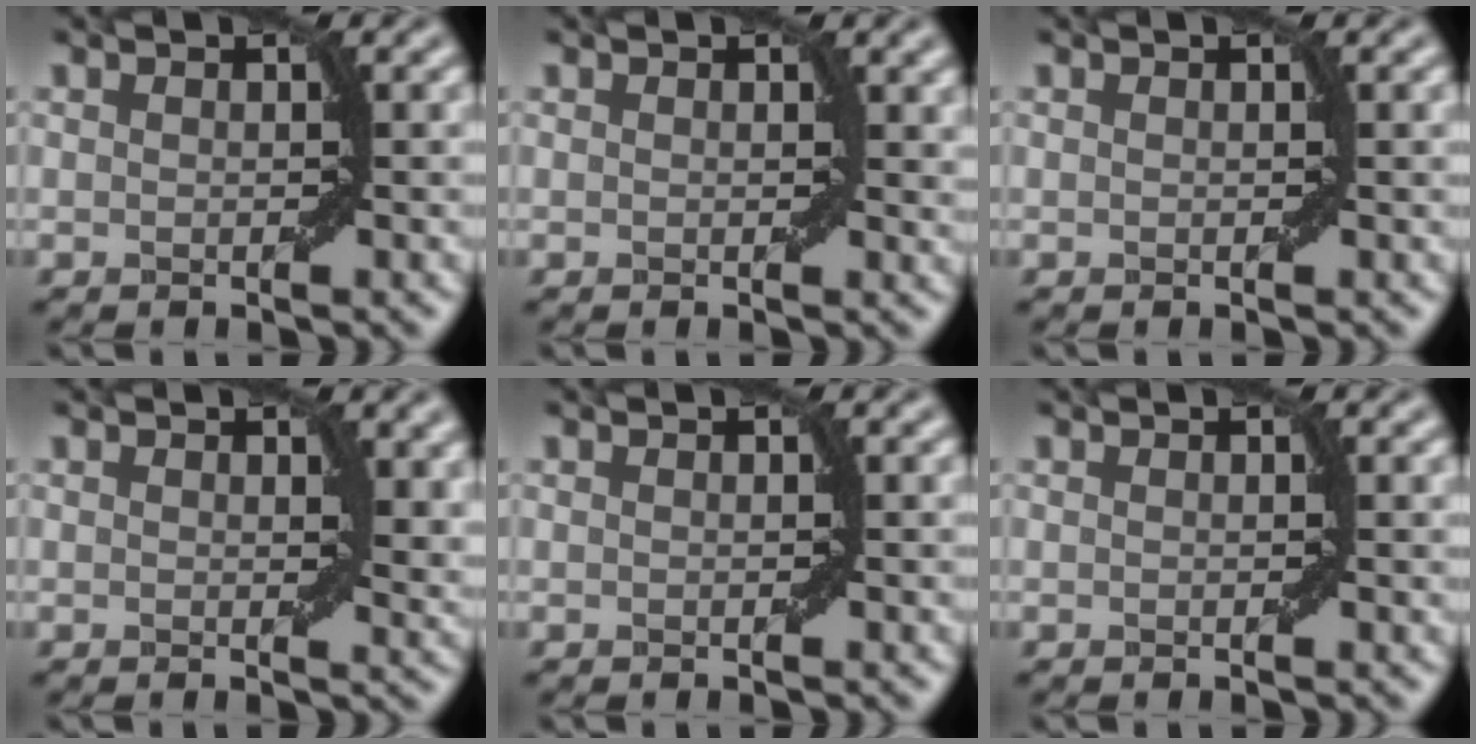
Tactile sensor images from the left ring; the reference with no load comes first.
{"total": 1.1, "force": [0.6, 0.6, 0.7], "torque": [-0.003, -0.004, 0.009]}
{"total": 0.0}
{"total": 2.2, "force": [1.0, 1.0, 1.8], "torque": [-0.018, -0.007, 0.018]}
{"total": 0.0}
{"total": 0.0}